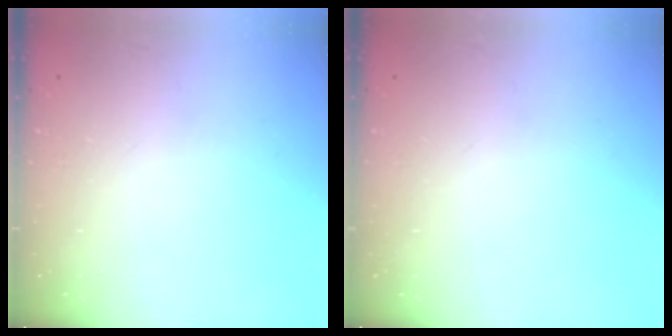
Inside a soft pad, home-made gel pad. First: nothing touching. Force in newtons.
{"total": 0.0}